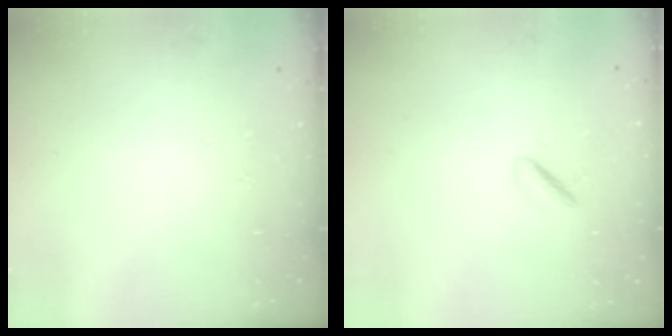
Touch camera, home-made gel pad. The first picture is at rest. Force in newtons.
{"total": 2.2, "press": 1.9, "slide": 1.1}